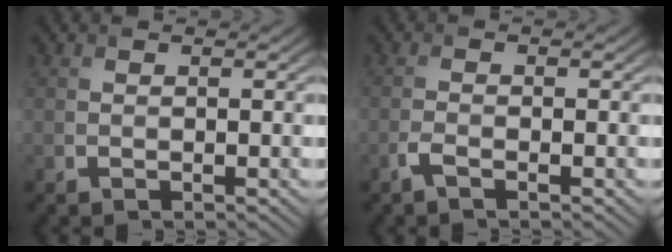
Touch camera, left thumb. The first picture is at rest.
{"total": 1.4, "force": [-1.0, 0.3, 1.0], "torque": [-0.023, 0.003, -0.024]}